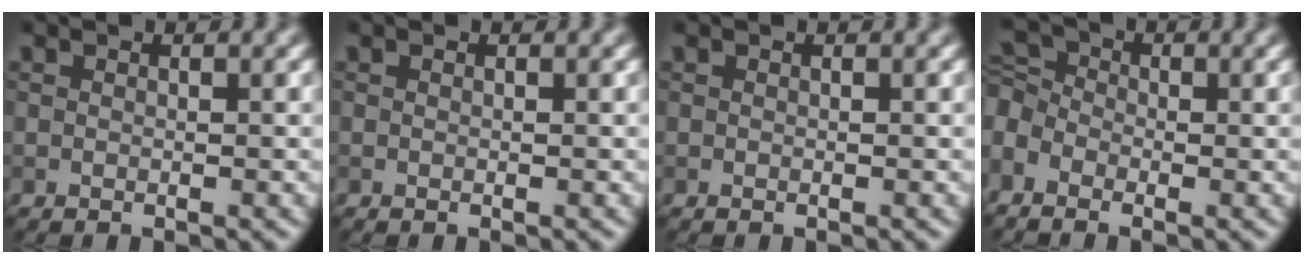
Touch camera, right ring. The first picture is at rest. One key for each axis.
{"total": 0.0}
{"total": 0.0}
{"total": 4.4, "fx": -2.0, "fy": 3.0, "fz": 2.5, "tx": -0.058, "ty": 0.005, "tz": -0.042}